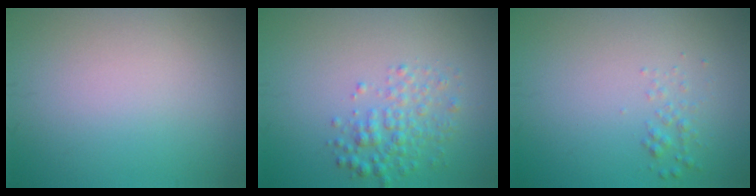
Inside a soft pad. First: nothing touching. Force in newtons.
{"total": 2.7, "press": 2.7, "slide": 0.1}
{"total": 1.0, "press": 1.0, "slide": 0.0}